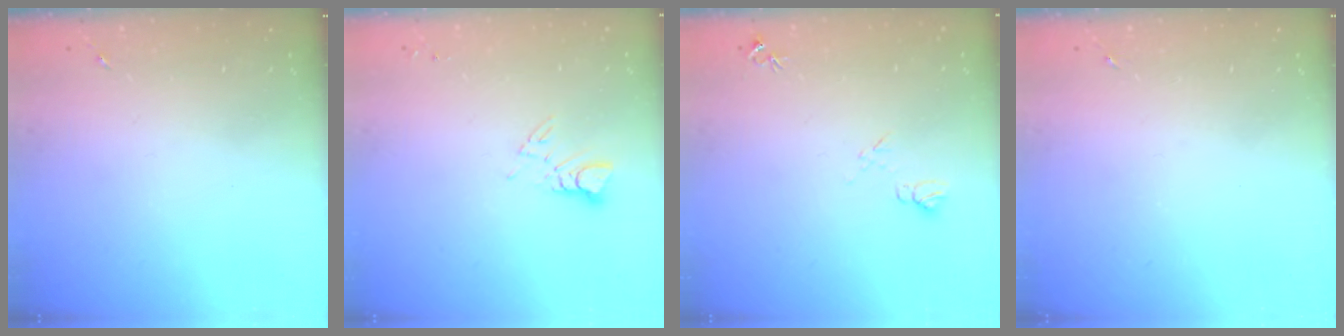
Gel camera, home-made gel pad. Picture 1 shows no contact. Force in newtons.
{"total": 3.8, "press": 3.8, "slide": 0.3}
{"total": 6.7, "press": 6.7, "slide": 0.7}
{"total": 0.0}